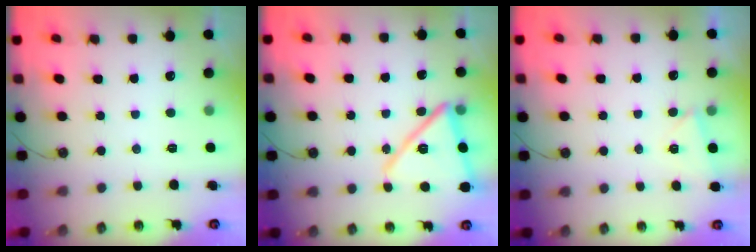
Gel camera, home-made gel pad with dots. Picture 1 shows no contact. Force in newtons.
{"total": 15.9, "press": 15.8, "slide": 1.2}
{"total": 3.1, "press": 2.1, "slide": 2.4}